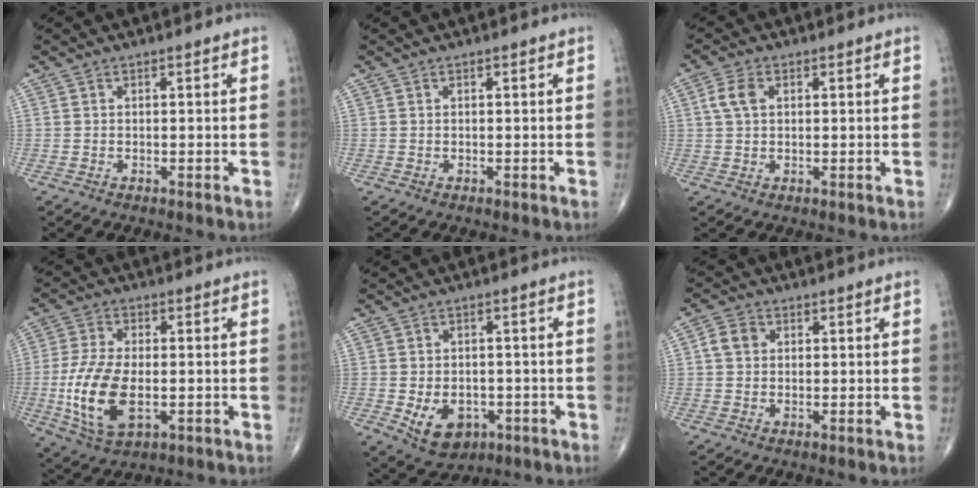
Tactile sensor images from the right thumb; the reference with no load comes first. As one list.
[{"total": 0.0}, {"total": 4.1, "force": [1.1, 2.7, 2.9], "torque": [-0.065, 0.007, 0.019]}, {"total": 13.6, "force": [-2.4, 7.0, 11.4], "torque": [-0.232, -0.005, -0.038]}, {"total": 8.5, "force": [-2.6, 6.2, 5.2], "torque": [-0.064, 0.010, -0.026]}, {"total": 3.8, "force": [0.7, 3.1, 2.0], "torque": [-0.031, 0.007, 0.009]}]